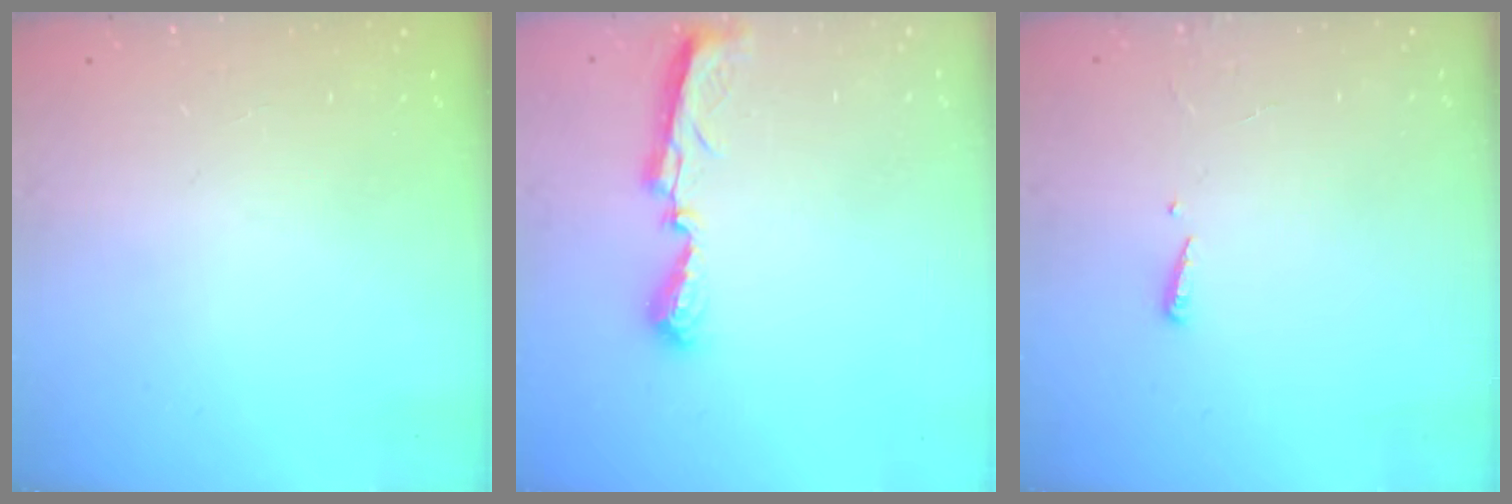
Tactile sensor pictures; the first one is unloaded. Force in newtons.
{"total": 8.9, "press": 8.9, "slide": 0.2}
{"total": 2.4, "press": 2.4, "slide": 0.2}